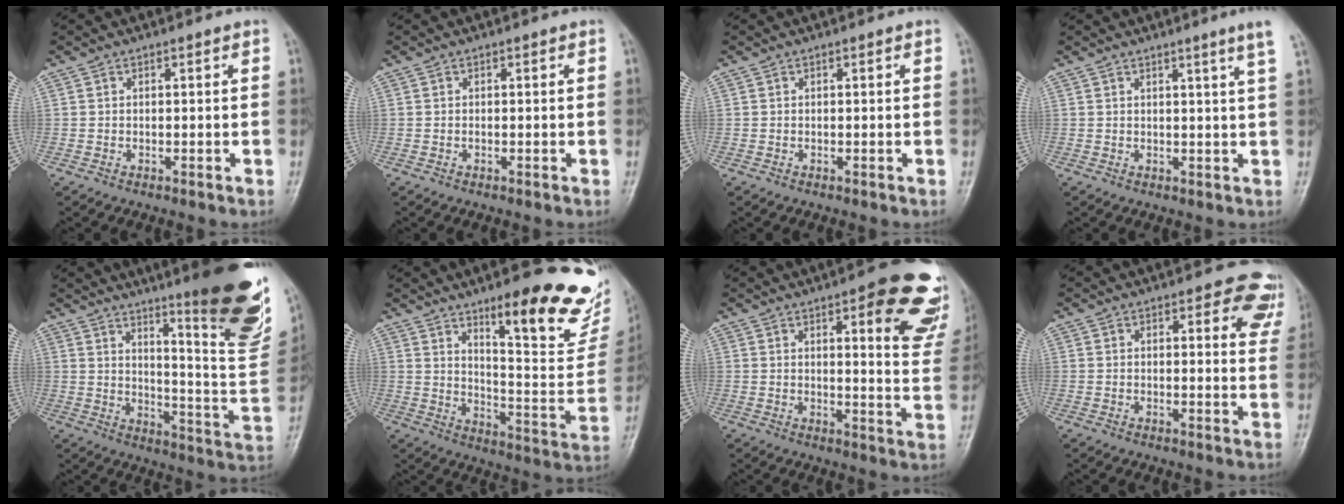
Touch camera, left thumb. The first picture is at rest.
{"total": 0.0}
{"total": 0.0}
{"total": 4.1, "force": [2.7, -1.0, 3.0], "torque": [-0.041, -0.015, 0.034]}
{"total": 24.0, "force": [14.2, 4.0, 18.9], "torque": [-0.226, -0.084, 0.200]}
{"total": 23.9, "force": [15.4, 5.9, 17.3], "torque": [-0.189, -0.093, 0.220]}
{"total": 18.0, "force": [9.0, 5.4, 14.6], "torque": [-0.131, -0.042, 0.102]}
{"total": 8.0, "force": [5.4, 3.7, 4.5], "torque": [-0.009, -0.028, 0.042]}